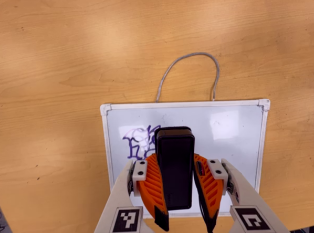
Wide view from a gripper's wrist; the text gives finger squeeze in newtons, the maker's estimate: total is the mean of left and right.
{"total": 10.5, "left": 8.2, "right": 12.7}